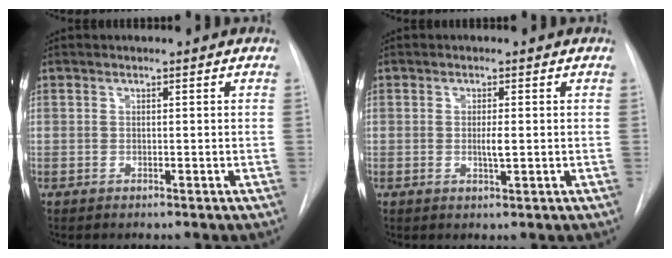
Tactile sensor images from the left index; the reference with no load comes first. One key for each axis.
{"total": 2.0, "fx": -0.9, "fy": 0.1, "fz": 1.7, "tx": -0.032, "ty": -0.008, "tz": -0.013}